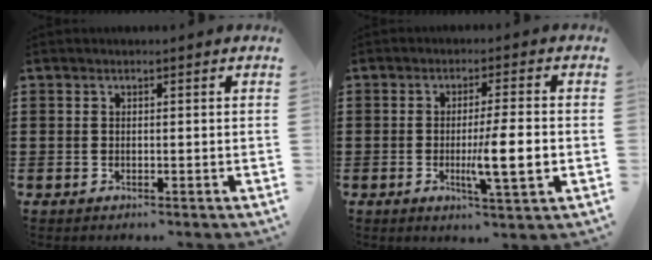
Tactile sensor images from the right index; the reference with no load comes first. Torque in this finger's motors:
{"motor_torque": [1.86, -0.28, 0.64, 0.21]}